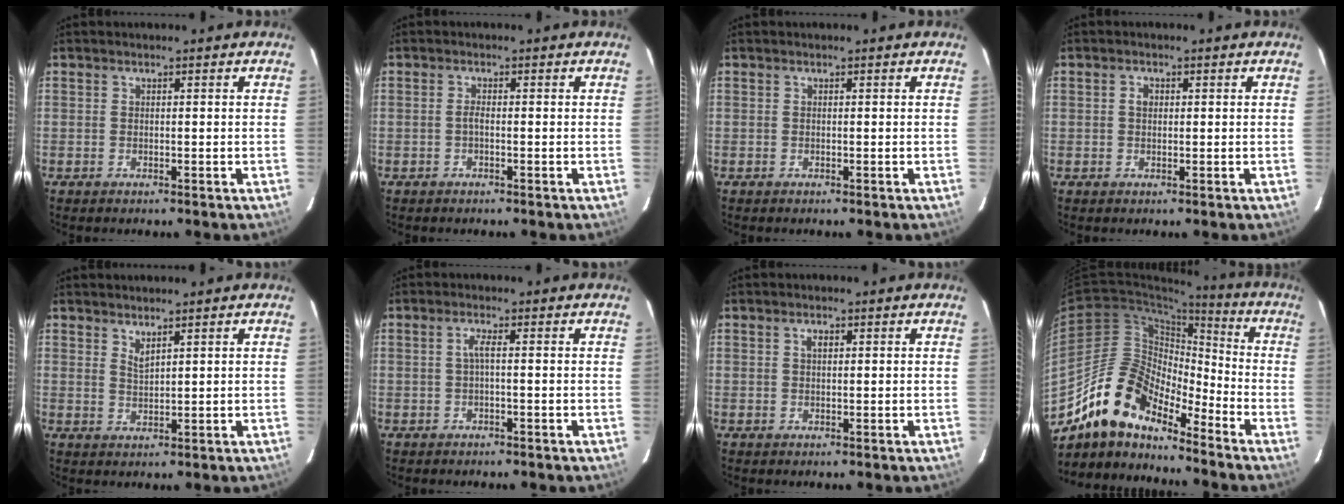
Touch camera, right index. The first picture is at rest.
{"total": 0.9, "force": [-0.4, 0.1, 0.8], "torque": [-0.017, 0.004, -0.010]}
{"total": 0.0}
{"total": 1.4, "force": [0.2, 1.1, 0.9], "torque": [-0.016, 0.007, 0.002]}
{"total": 2.0, "force": [1.7, 0.3, 1.1], "torque": [-0.021, -0.001, 0.029]}
{"total": 1.5, "force": [-0.3, -0.1, 1.5], "torque": [-0.030, 0.005, -0.007]}
{"total": 1.2, "force": [0.4, 0.7, 0.9], "torque": [-0.017, 0.005, 0.005]}
{"total": 15.0, "force": [-12.4, 5.3, 6.5], "torque": [-0.118, 0.011, -0.240]}